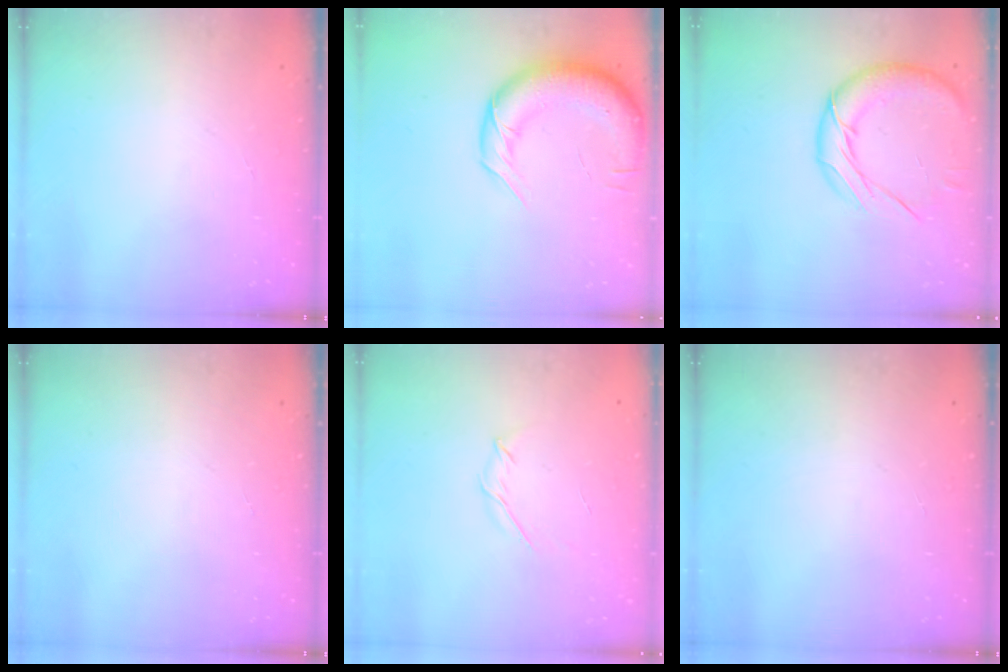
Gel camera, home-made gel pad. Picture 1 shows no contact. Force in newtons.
{"total": 13.9, "press": 13.4, "slide": 3.7}
{"total": 14.2, "press": 14.2, "slide": 0.8}
{"total": 0.0}
{"total": 3.8, "press": 3.7, "slide": 0.9}
{"total": 0.0}